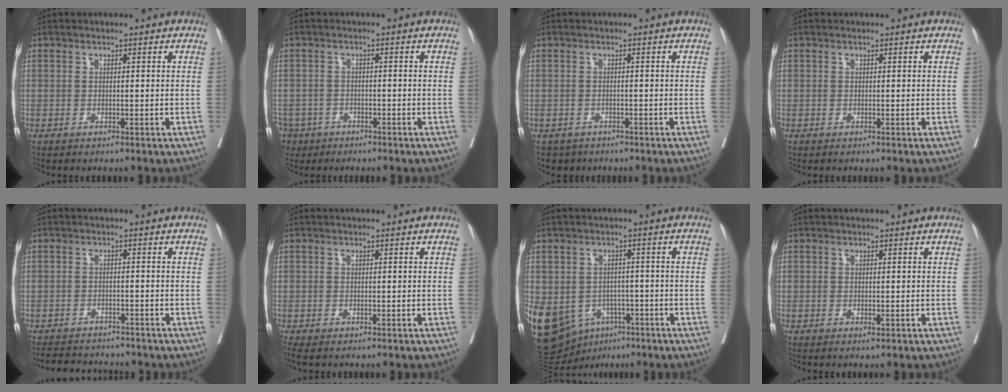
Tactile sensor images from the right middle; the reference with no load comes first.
{"total": 6.2, "force": [-4.1, 4.5, 1.1], "torque": [-0.030, 0.000, -0.070]}
{"total": 2.9, "force": [-2.2, 2.0, 0.1], "torque": [-0.002, 0.001, -0.035]}
{"total": 0.0}
{"total": 6.1, "force": [-5.8, 1.6, 0.9], "torque": [-0.008, -0.002, -0.087]}
{"total": 2.2, "force": [-1.7, 0.6, 1.1], "torque": [-0.018, -0.009, -0.030]}
{"total": 20.4, "force": [-8.4, 15.8, 9.7], "torque": [-0.280, -0.009, -0.112]}
{"total": 0.6, "force": [-0.2, 0.2, 0.5], "torque": [-0.008, -0.003, -0.002]}